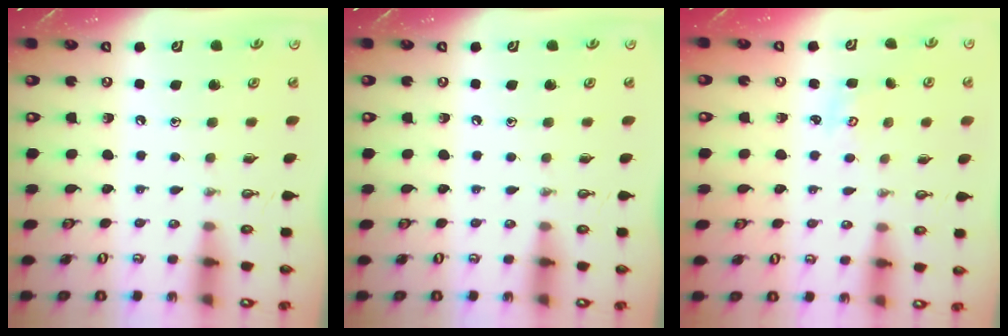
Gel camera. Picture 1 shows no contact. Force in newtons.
{"total": 0.0}
{"total": 2.0, "press": 1.9, "slide": 0.2}